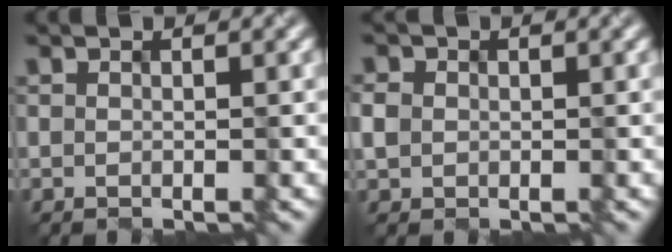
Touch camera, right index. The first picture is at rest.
{"total": 1.3, "force": [-0.3, 1.2, 0.2], "torque": [-0.007, 0.000, -0.003]}